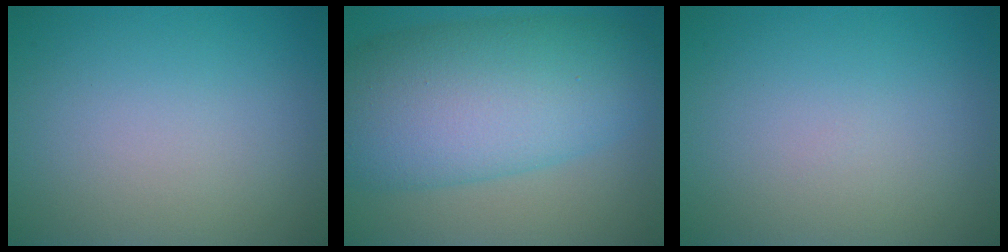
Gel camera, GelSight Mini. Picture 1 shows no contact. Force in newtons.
{"total": 11.8, "press": 11.8, "slide": 0.2}
{"total": 0.0}